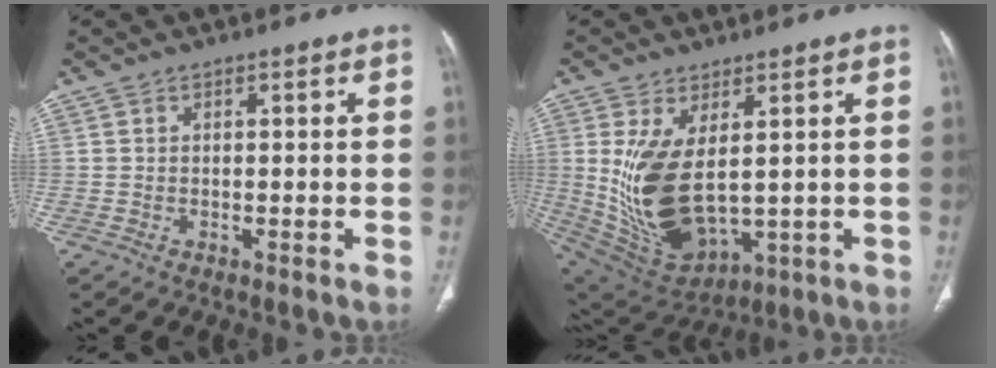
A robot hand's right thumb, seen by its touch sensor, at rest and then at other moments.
{"total": 15.2, "force": [1.6, 7.8, 12.9], "torque": [-0.243, -0.021, 0.064]}